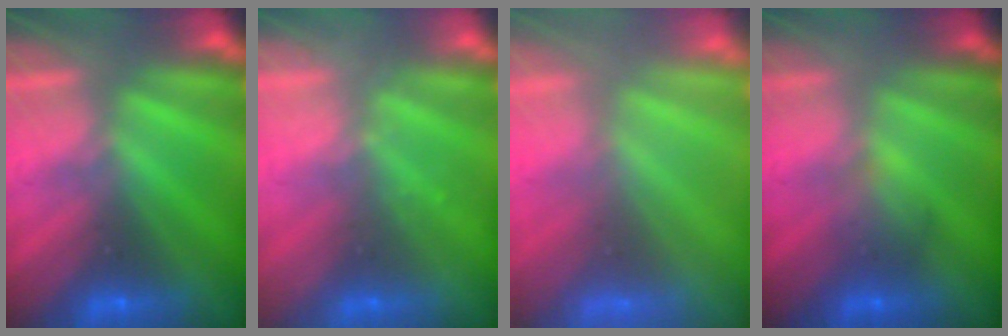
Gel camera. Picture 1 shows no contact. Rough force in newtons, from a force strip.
{"total": 2.1}
{"total": 7.3}
{"total": 1.8}